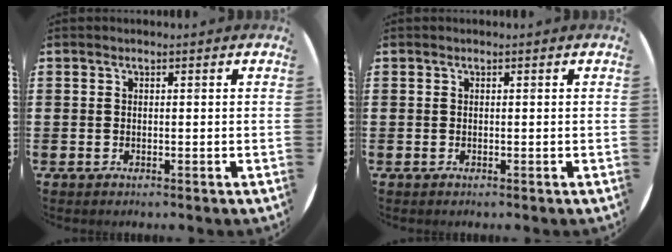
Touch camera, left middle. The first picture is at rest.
{"total": 0.0}